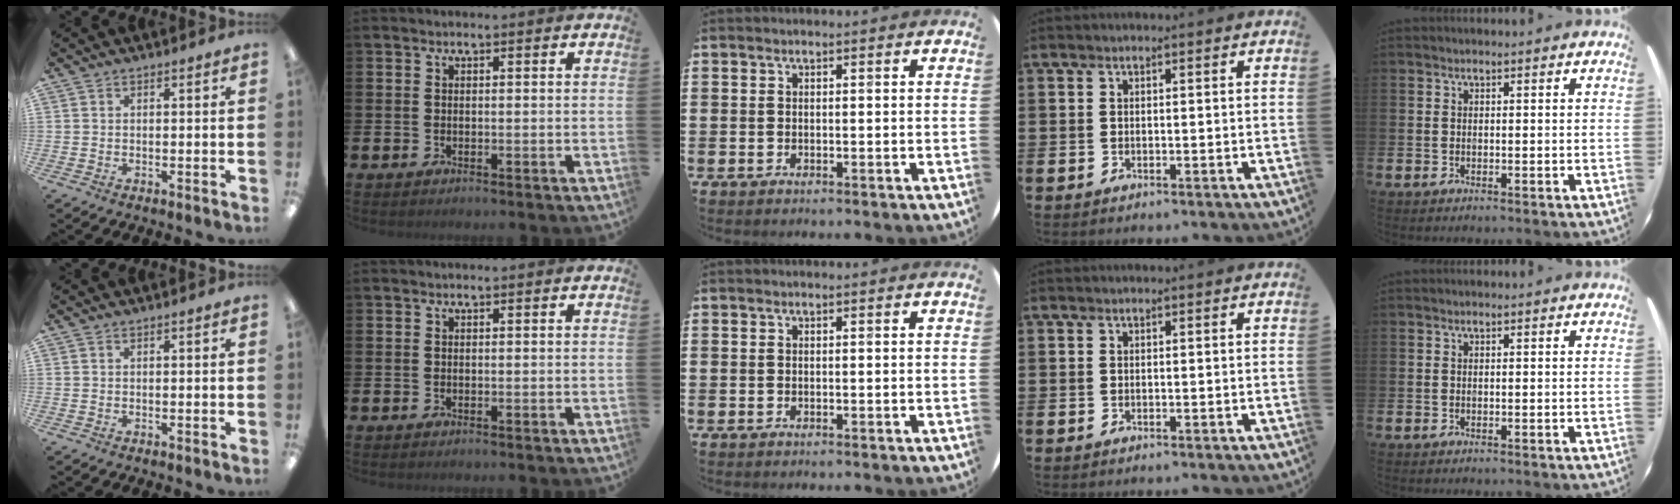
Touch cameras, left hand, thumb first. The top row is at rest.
{}